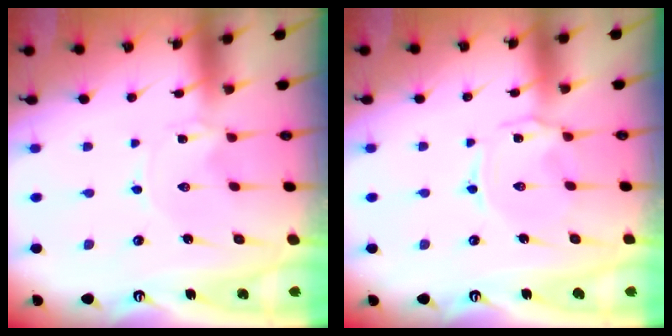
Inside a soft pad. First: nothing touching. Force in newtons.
{"total": 2.0, "press": 2.0, "slide": 0.5}